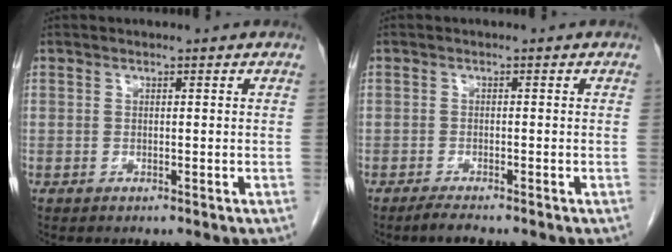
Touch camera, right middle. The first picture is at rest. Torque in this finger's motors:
{"motor_torque": [0.22, -0.16, -0.01, -0.01]}